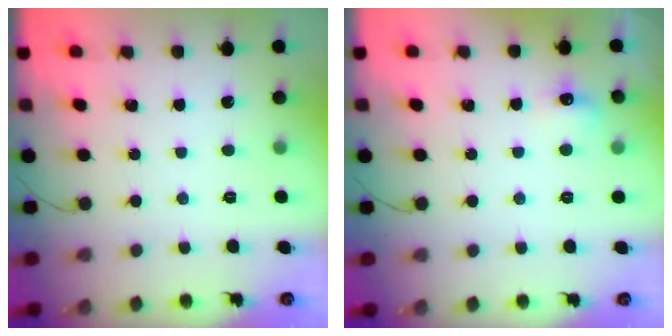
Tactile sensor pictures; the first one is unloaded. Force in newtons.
{"total": 6.3, "press": 6.0, "slide": 1.9}